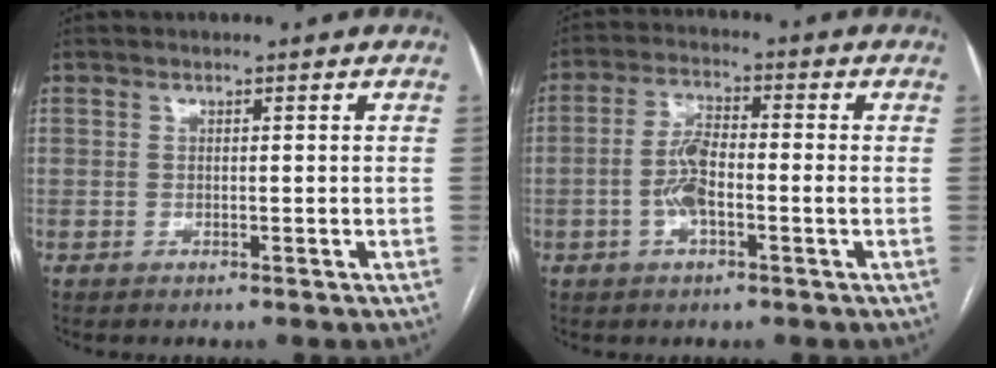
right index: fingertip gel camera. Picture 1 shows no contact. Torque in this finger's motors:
{"motor_torque": [0.29, -0.07, 0.19, 0.09]}